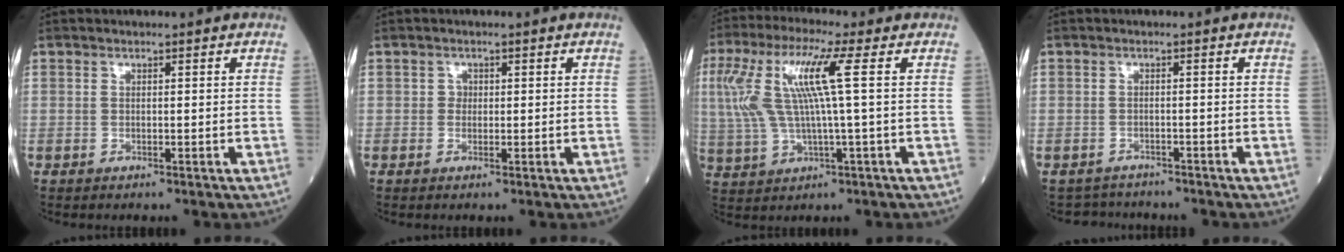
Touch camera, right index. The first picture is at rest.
{"total": 0.8, "force": [0.1, 0.8, 0.3], "torque": [-0.001, 0.003, 0.004]}
{"total": 11.2, "force": [2.3, 0.5, 10.9], "torque": [-0.251, 0.025, 0.048]}
{"total": 2.8, "force": [-2.5, 0.7, -1.1], "torque": [0.016, -0.004, -0.040]}